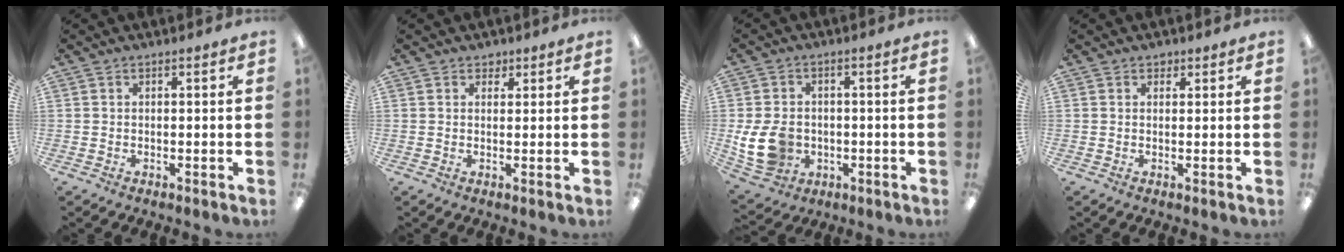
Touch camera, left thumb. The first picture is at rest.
{"total": 1.8, "force": [1.4, 1.2, 0.2], "torque": [0.002, -0.002, 0.024]}
{"total": 10.4, "force": [-1.7, 8.3, 6.1], "torque": [-0.142, 0.010, -0.027]}
{"total": 1.5, "force": [1.1, 1.0, 0.4], "torque": [0.000, -0.001, 0.018]}